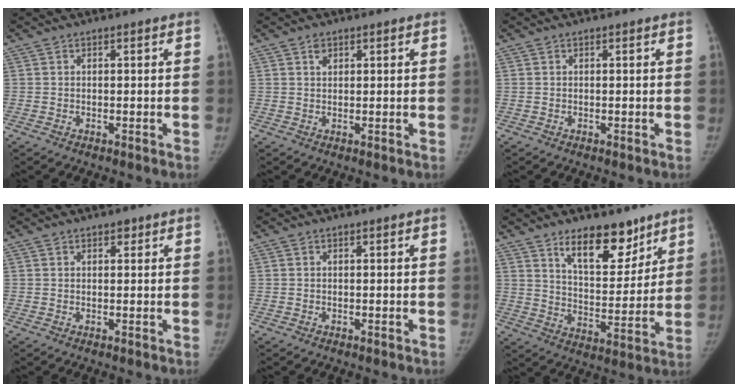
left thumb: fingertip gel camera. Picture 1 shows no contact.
{"total": 1.6, "force": [0.9, 1.1, 0.7], "torque": [-0.003, -0.004, 0.014]}
{"total": 0.0}
{"total": 1.1, "force": [0.8, 0.7, 0.5], "torque": [0.001, -0.004, 0.008]}
{"total": 0.0}
{"total": 13.6, "force": [9.2, 6.2, 7.8], "torque": [-0.078, -0.068, 0.155]}